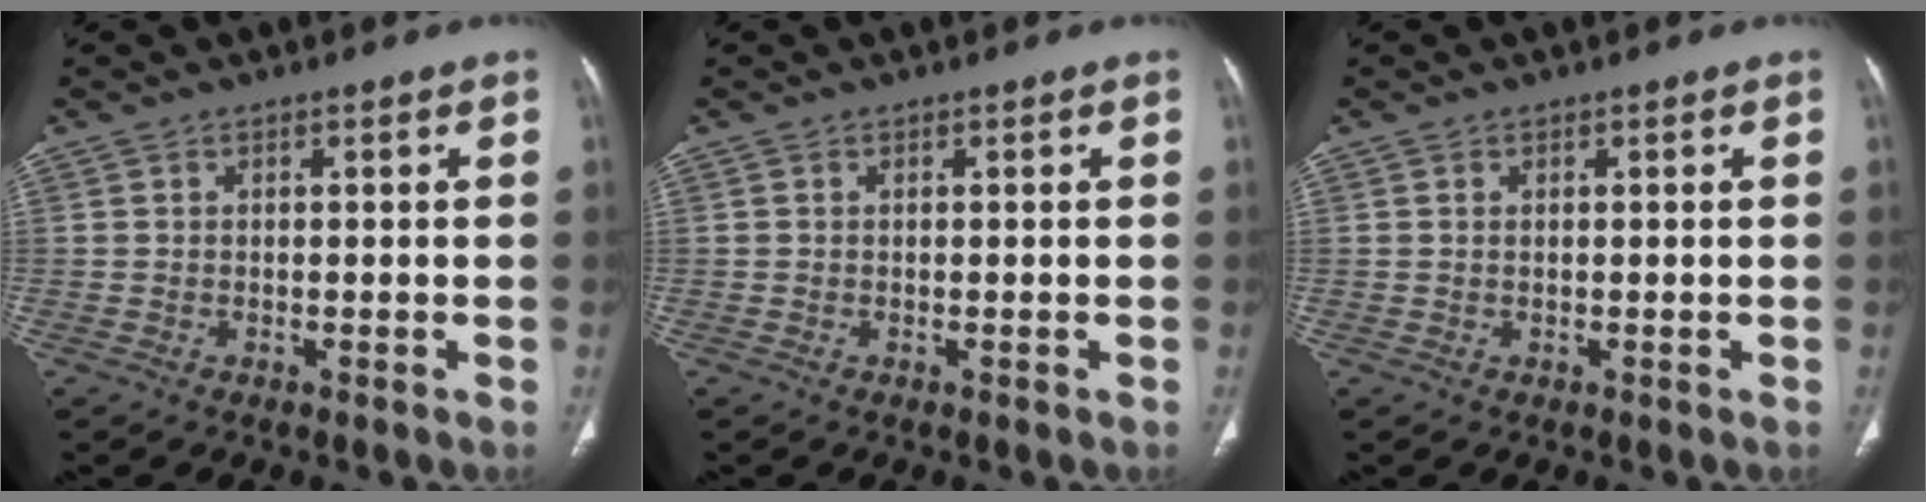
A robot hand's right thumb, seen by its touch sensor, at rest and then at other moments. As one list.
[{"total": 0.0}, {"total": 0.0}]